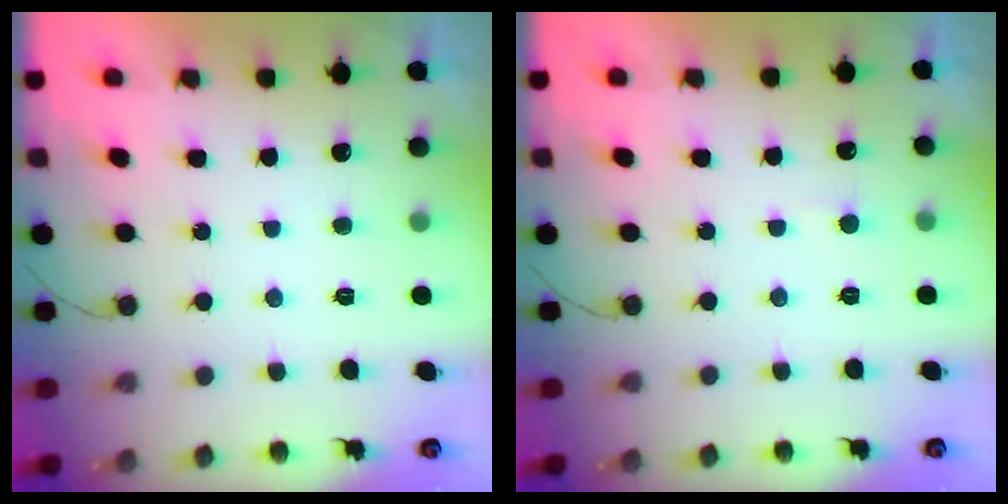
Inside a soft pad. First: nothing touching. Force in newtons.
{"total": 2.9, "press": 2.9, "slide": 0.3}